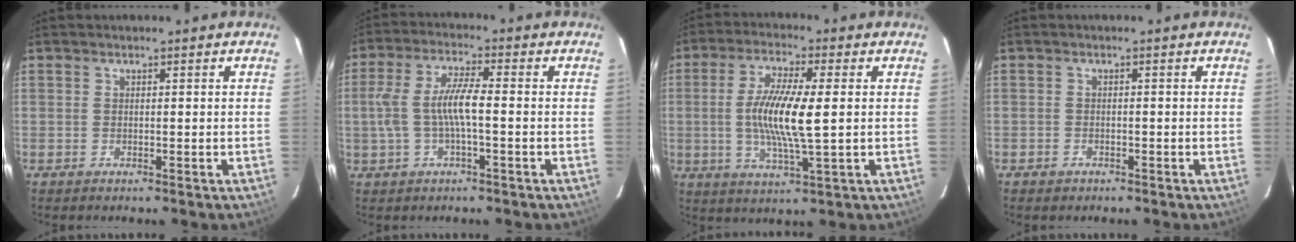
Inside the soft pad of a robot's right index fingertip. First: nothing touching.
{"total": 8.1, "force": [-0.9, 1.7, 7.9], "torque": [-0.162, 0.006, -0.013]}
{"total": 11.4, "force": [0.0, 1.8, 11.3], "torque": [-0.216, -0.005, -0.002]}
{"total": 1.5, "force": [-1.0, 1.1, 0.2], "torque": [-0.008, 0.003, -0.013]}